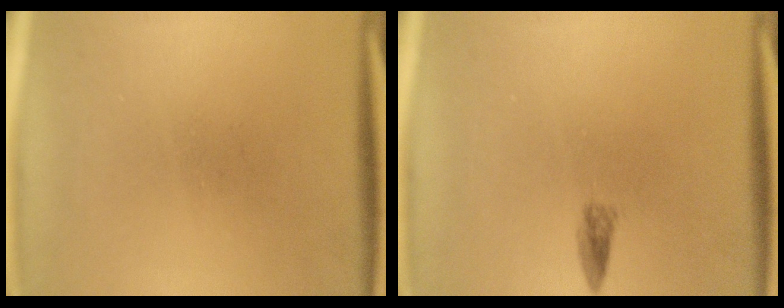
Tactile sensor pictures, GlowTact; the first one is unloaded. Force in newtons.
{"total": 1.3}